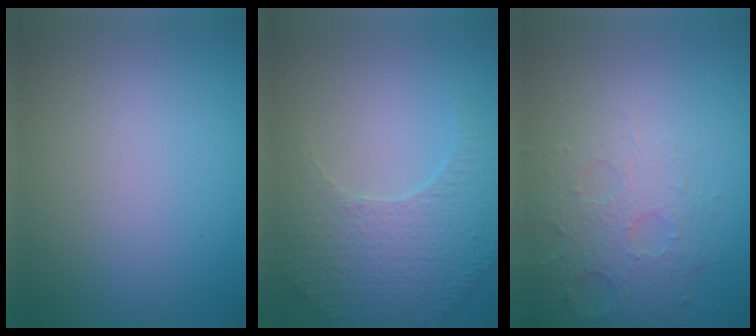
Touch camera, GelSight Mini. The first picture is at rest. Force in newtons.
{"total": 4.0, "press": 3.4, "slide": 2.2}
{"total": 3.9, "press": 3.0, "slide": 2.5}